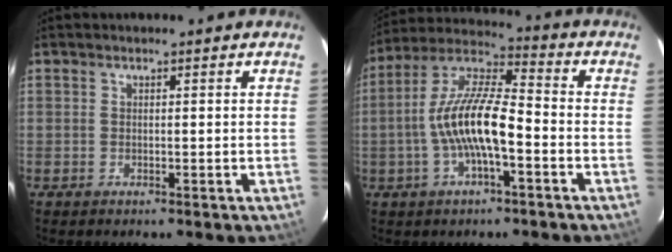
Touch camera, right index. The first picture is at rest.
{"total": 13.1, "force": [-3.3, 3.3, 12.2], "torque": [-0.243, 0.010, -0.065]}